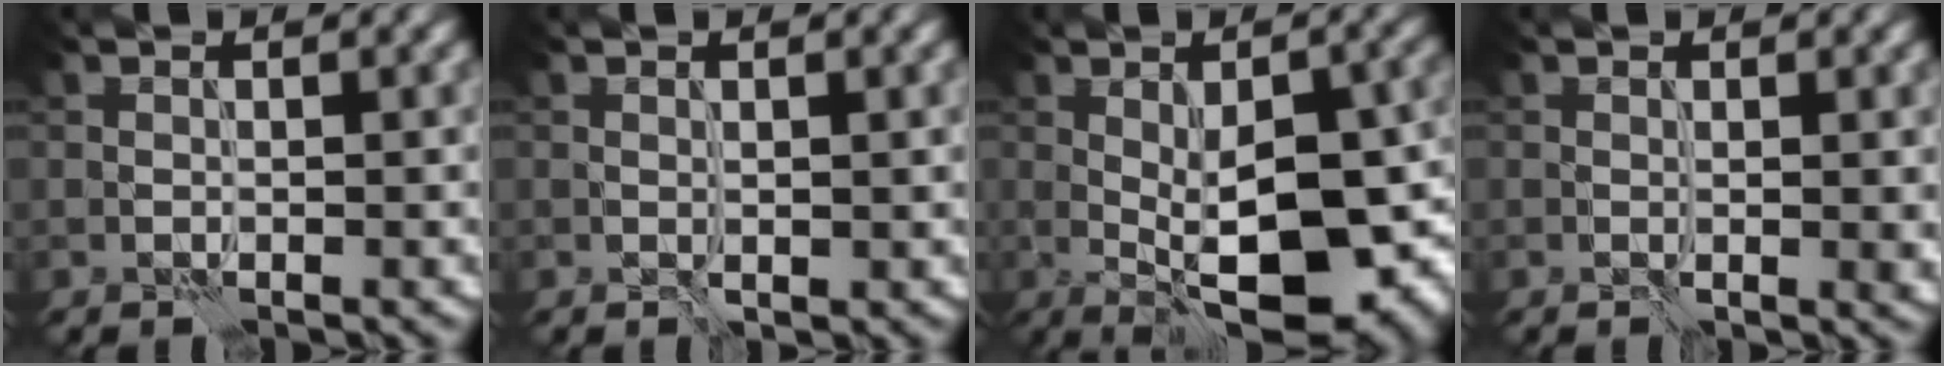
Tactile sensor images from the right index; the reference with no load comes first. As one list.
[{"total": 0.6, "force": [0.0, 0.2, 0.5], "torque": [-0.008, -0.002, 0.002]}, {"total": 13.4, "force": [-3.2, 5.4, 11.9], "torque": [-0.166, -0.006, -0.044]}, {"total": 1.2, "force": [0.2, 0.2, 1.2], "torque": [-0.015, -0.002, 0.005]}]